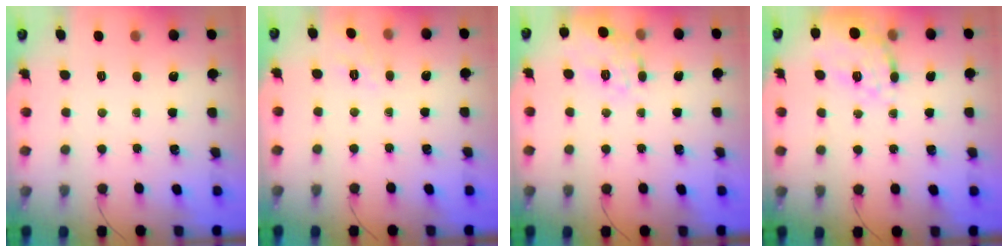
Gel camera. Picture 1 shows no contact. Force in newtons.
{"total": 1.8, "press": 0.3, "slide": 1.8}
{"total": 15.6, "press": 15.6, "slide": 0.7}
{"total": 12.5, "press": 12.3, "slide": 2.0}